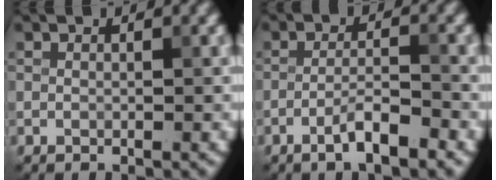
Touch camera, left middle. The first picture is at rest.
{"total": 3.3, "force": [-1.9, 0.5, 2.6], "torque": [-0.045, 0.008, -0.038]}